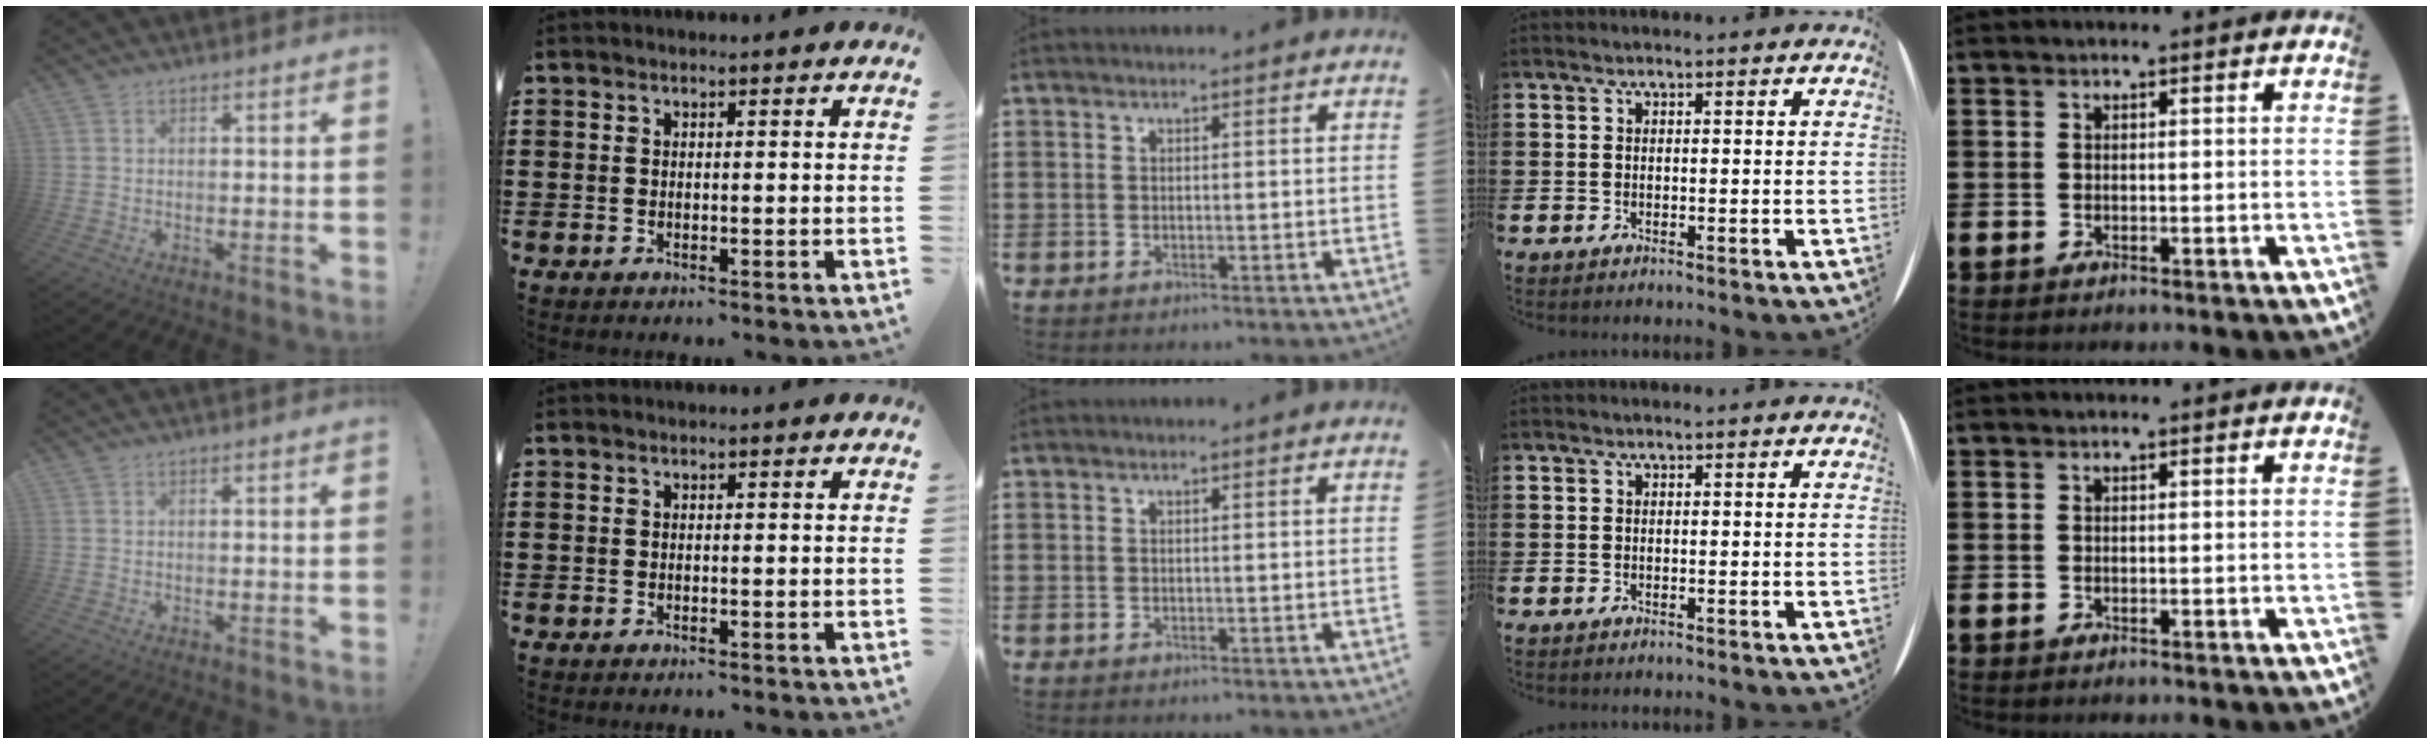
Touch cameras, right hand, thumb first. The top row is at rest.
{}